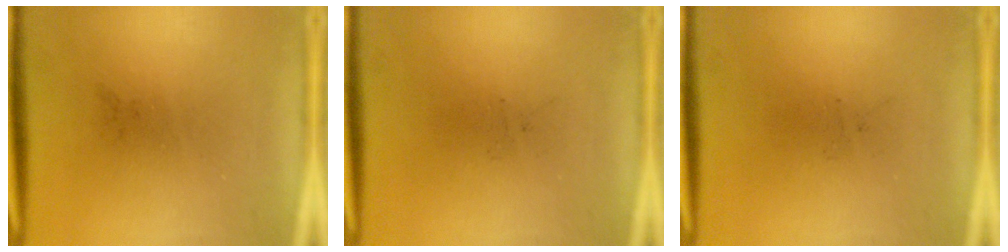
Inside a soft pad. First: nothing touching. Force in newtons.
{"total": 0.0}
{"total": 0.0}